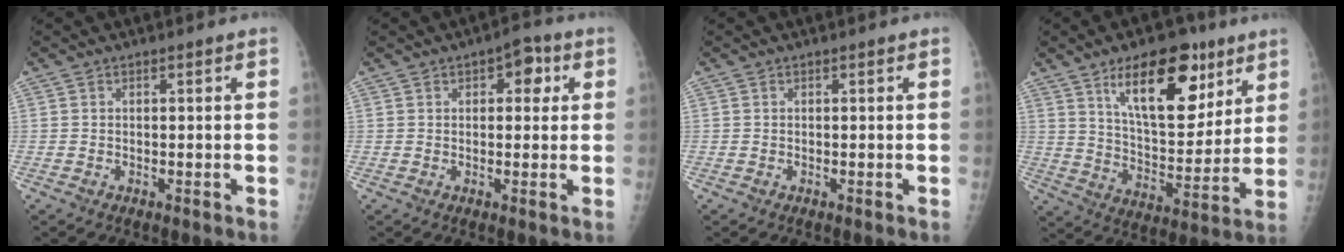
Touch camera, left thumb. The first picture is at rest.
{"total": 5.2, "force": [1.7, 3.1, 3.8], "torque": [-0.018, 0.002, 0.014]}
{"total": 0.0}
{"total": 18.7, "force": [10.1, 8.7, 13.2], "torque": [-0.153, -0.054, 0.167]}